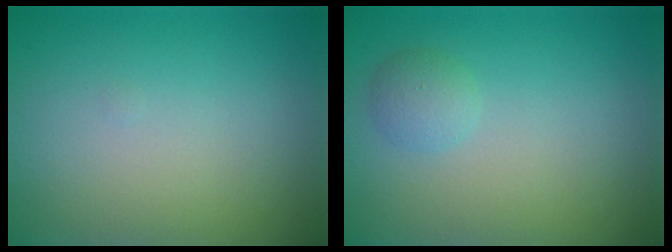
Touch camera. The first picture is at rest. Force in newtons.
{"total": 1.4, "press": 1.4, "slide": 0.1}